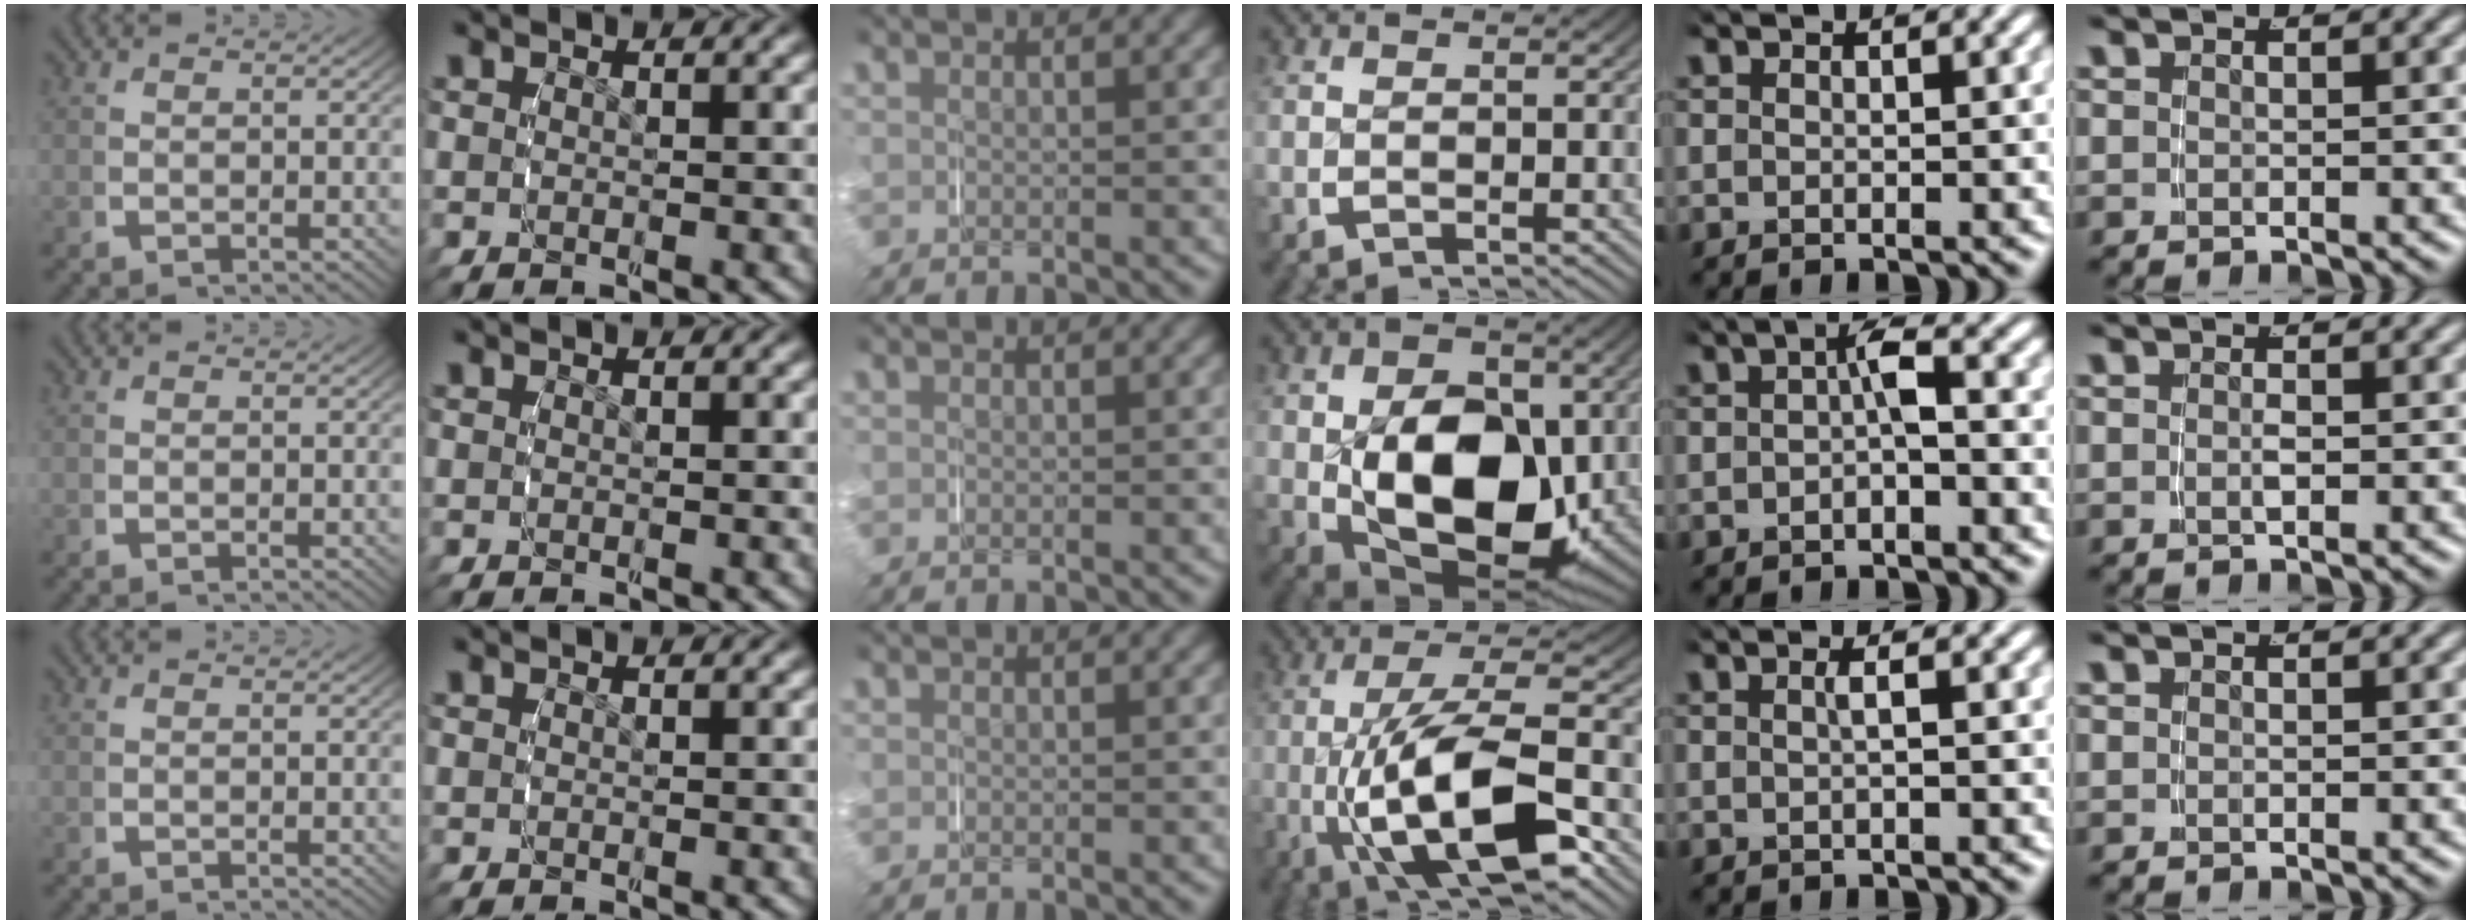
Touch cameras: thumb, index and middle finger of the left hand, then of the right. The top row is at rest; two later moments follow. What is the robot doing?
{"motion": "grasp_and_lifting", "object": "jar lid"}